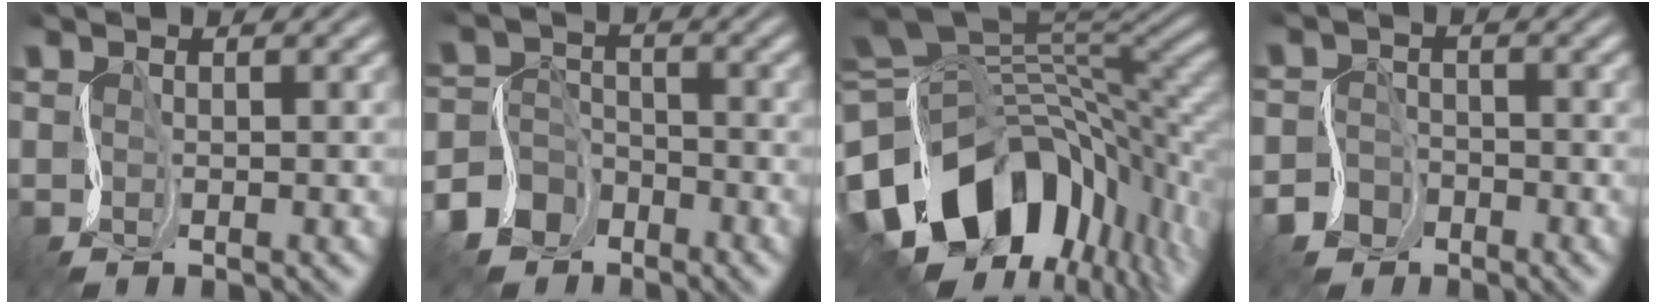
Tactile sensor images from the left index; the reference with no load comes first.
{"total": 6.7, "force": [-4.6, 4.7, 1.0], "torque": [-0.012, -0.009, -0.097]}
{"total": 16.5, "force": [-5.3, 10.8, 11.3], "torque": [-0.215, -0.017, -0.078]}
{"total": 3.6, "force": [-2.2, 2.8, 0.2], "torque": [0.016, -0.002, -0.045]}